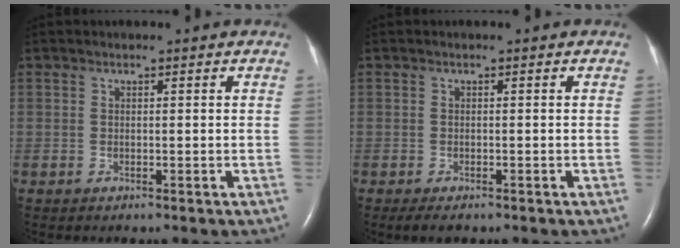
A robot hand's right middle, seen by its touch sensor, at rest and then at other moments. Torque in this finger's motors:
{"motor_torque": [0.10, -0.20, -0.02, 0.01]}